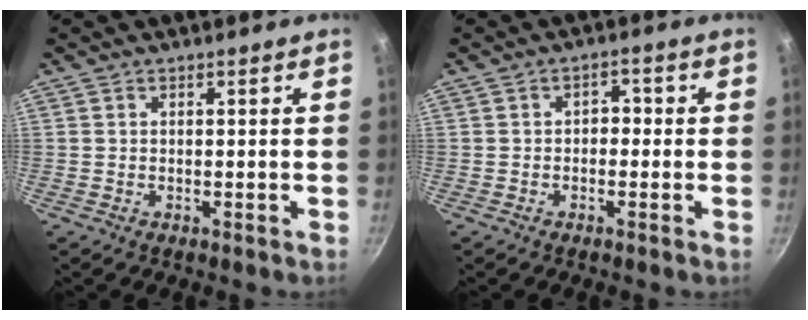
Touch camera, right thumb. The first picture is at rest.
{"total": 2.5, "force": [-0.4, 1.9, 1.6], "torque": [-0.006, 0.010, -0.011]}